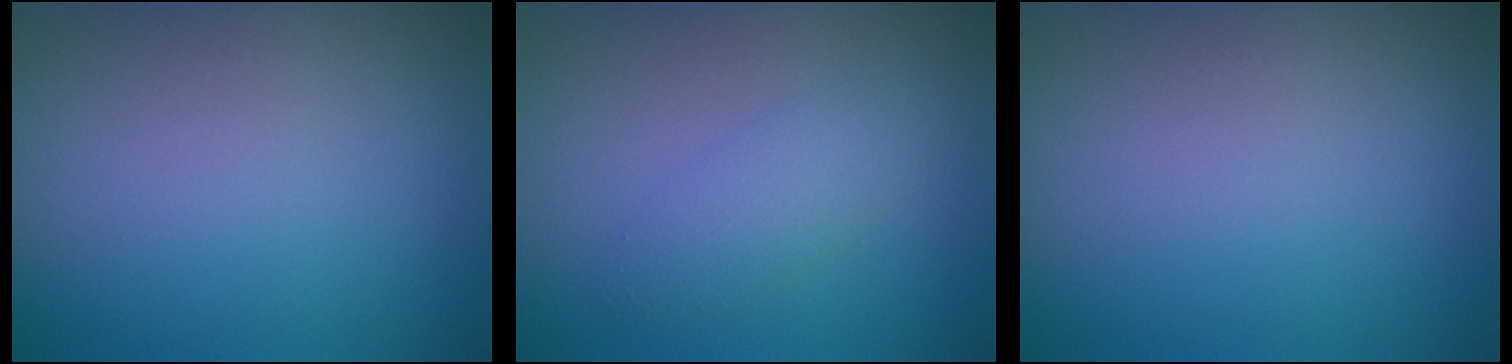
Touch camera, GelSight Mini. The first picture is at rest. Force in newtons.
{"total": 2.0, "press": 2.0, "slide": 0.0}
{"total": 0.0}